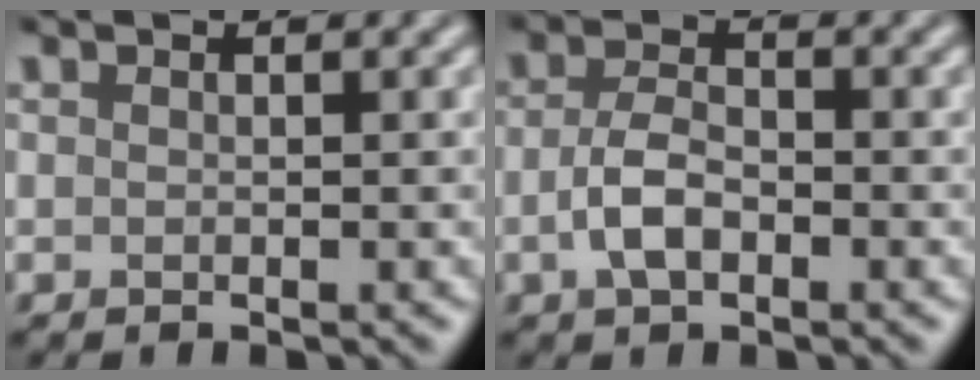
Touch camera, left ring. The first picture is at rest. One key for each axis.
{"total": 3.2, "fx": -1.0, "fy": 1.7, "fz": 2.5, "tx": -0.050, "ty": 0.002, "tz": -0.024}